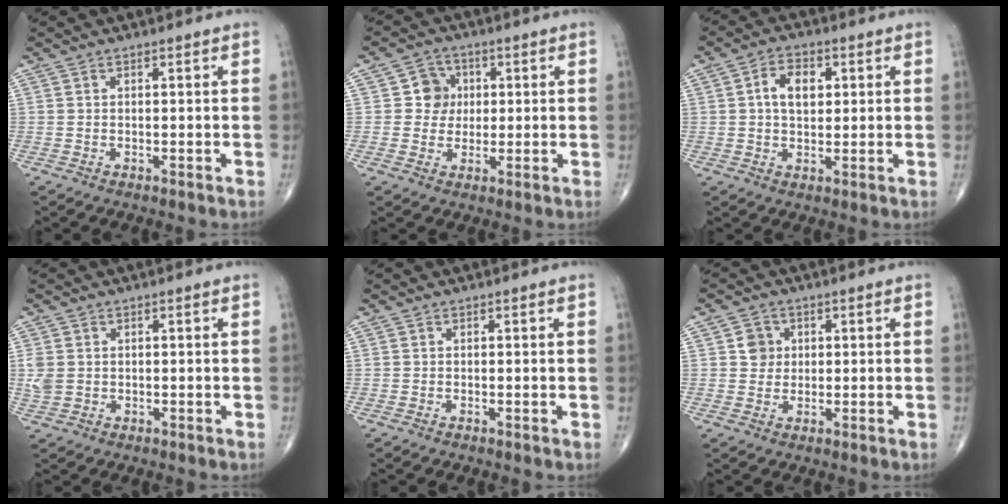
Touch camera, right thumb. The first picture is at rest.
{"total": 5.5, "force": [0.8, 5.1, 1.7], "torque": [0.008, 0.008, 0.007]}
{"total": 6.5, "force": [1.4, 4.1, 4.8], "torque": [-0.068, 0.005, 0.019]}
{"total": 3.2, "force": [0.2, 2.6, 1.8], "torque": [-0.043, 0.003, 0.007]}
{"total": 0.0}
{"total": 3.7, "force": [0.8, 3.4, 1.0], "torque": [0.004, 0.001, 0.009]}